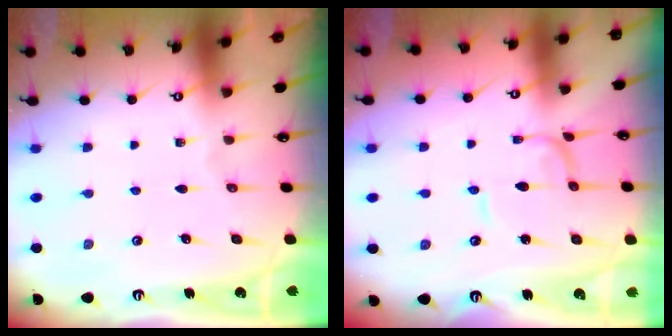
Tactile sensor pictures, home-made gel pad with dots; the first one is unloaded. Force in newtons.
{"total": 1.3, "press": 1.3, "slide": 0.1}